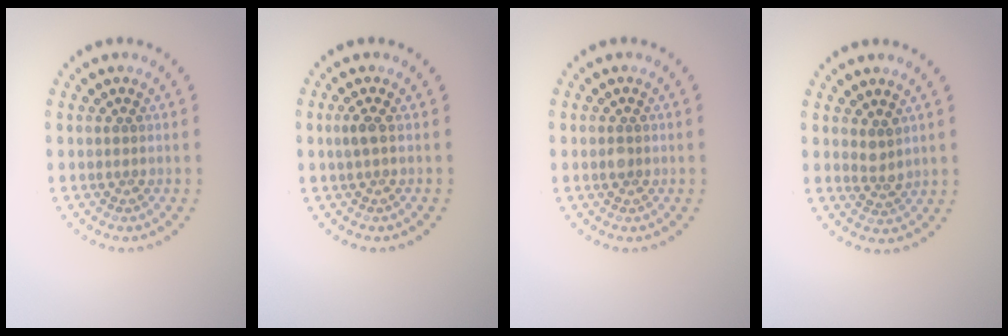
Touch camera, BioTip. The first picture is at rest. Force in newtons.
{"total": 1.0, "press": 0.9, "slide": 0.4}
{"total": 0.9, "press": 0.9, "slide": 0.0}
{"total": 1.6, "press": 1.3, "slide": 0.9}